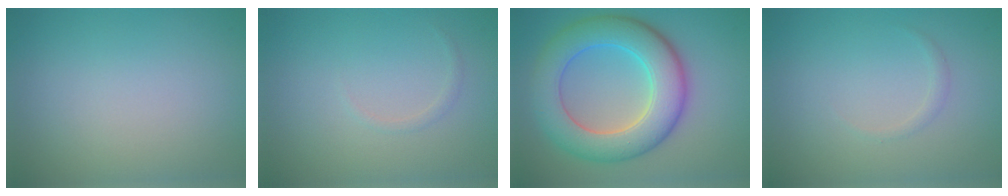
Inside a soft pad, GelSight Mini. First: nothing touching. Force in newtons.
{"total": 0.6, "press": 0.6, "slide": 0.0}
{"total": 8.7, "press": 8.7, "slide": 0.1}
{"total": 0.6, "press": 0.6, "slide": 0.0}